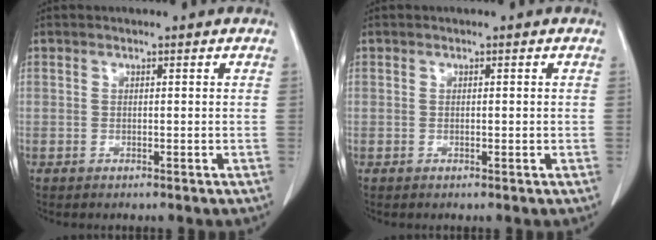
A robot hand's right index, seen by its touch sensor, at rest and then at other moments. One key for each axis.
{"total": 0.0}